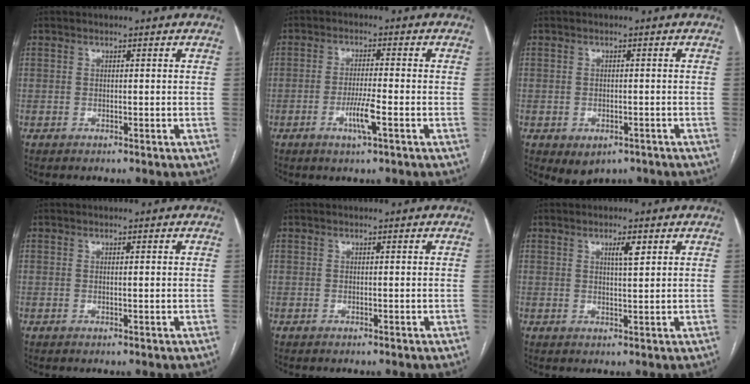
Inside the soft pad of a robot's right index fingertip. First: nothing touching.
{"total": 4.7, "force": [-1.9, 0.0, 4.3], "torque": [-0.081, -0.008, -0.035]}
{"total": 4.0, "force": [-2.4, 2.6, 1.8], "torque": [-0.020, -0.001, -0.023]}
{"total": 0.6, "force": [0.1, -0.1, 0.5], "torque": [-0.010, -0.001, 0.002]}
{"total": 0.0}
{"total": 2.6, "force": [1.3, 0.3, 2.3], "torque": [-0.040, -0.001, 0.022]}